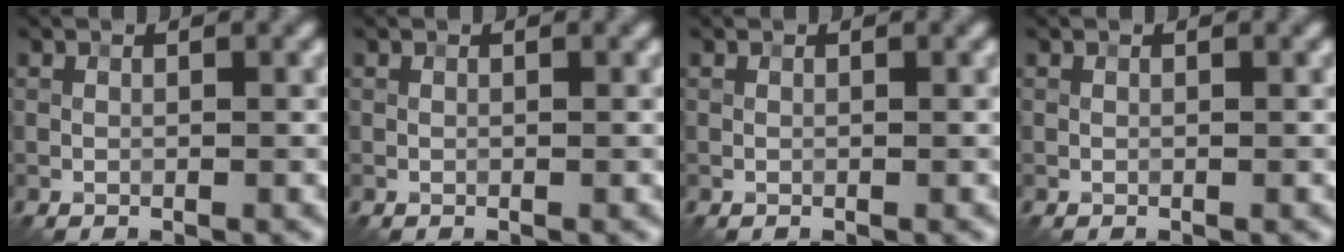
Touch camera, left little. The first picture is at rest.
{"total": 0.0}
{"total": 0.0}
{"total": 0.0}